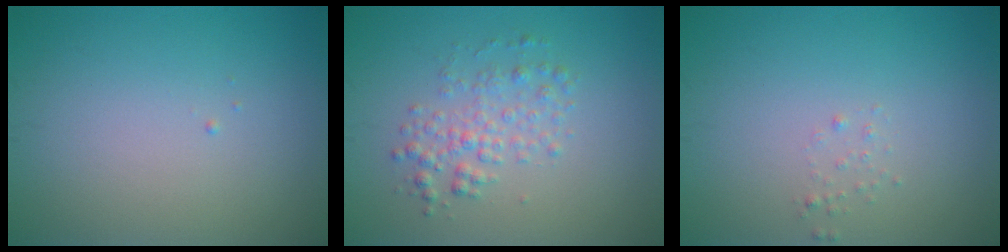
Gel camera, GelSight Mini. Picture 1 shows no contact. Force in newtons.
{"total": 2.5, "press": 2.5, "slide": 0.0}
{"total": 0.6, "press": 0.6, "slide": 0.1}